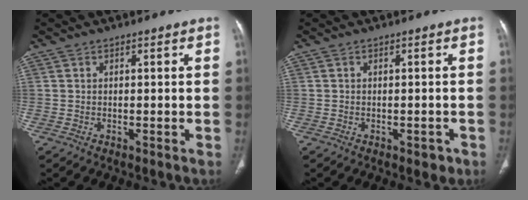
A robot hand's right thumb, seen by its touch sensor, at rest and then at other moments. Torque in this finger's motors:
{"motor_torque": [-0.20, 0.08, -0.25, 0.06, -0.01]}